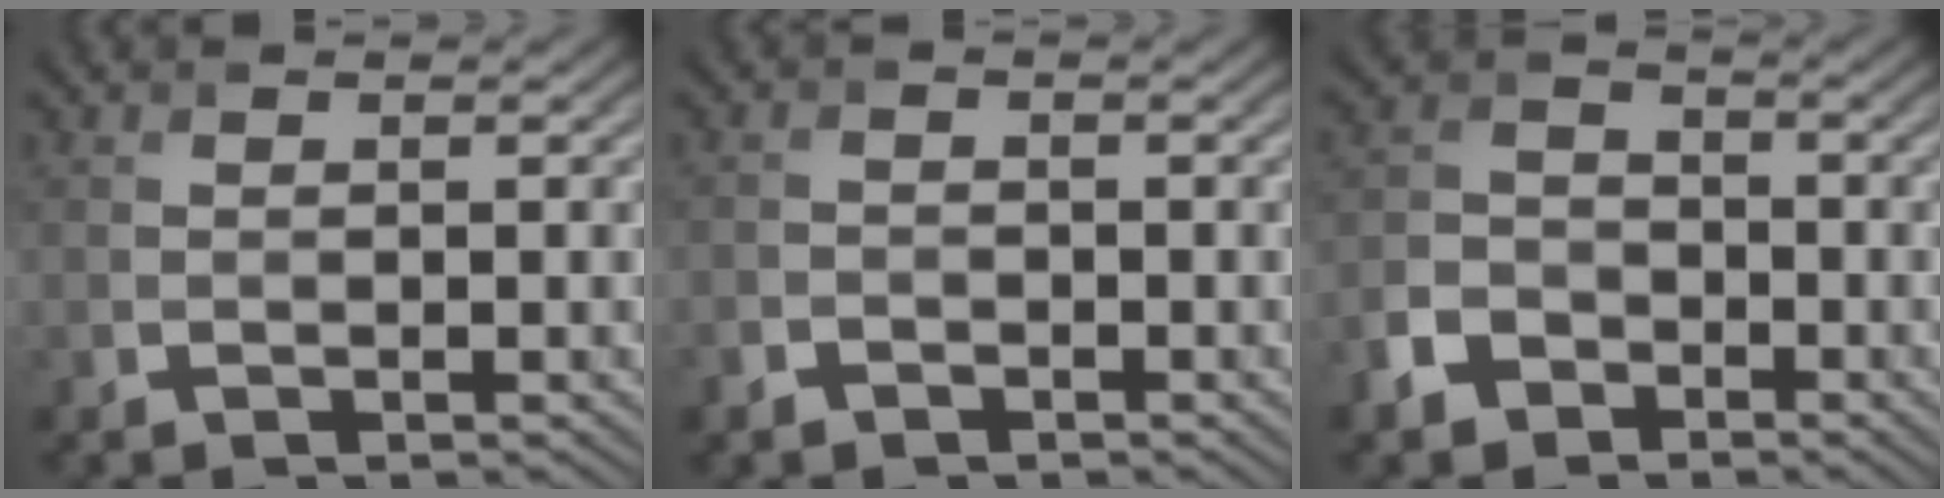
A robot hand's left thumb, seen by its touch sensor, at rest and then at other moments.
{"total": 1.7, "force": [-1.3, 1.1, 0.4], "torque": [-0.006, -0.001, -0.030]}
{"total": 5.5, "force": [-3.4, 3.8, 2.1], "torque": [-0.053, 0.000, -0.082]}